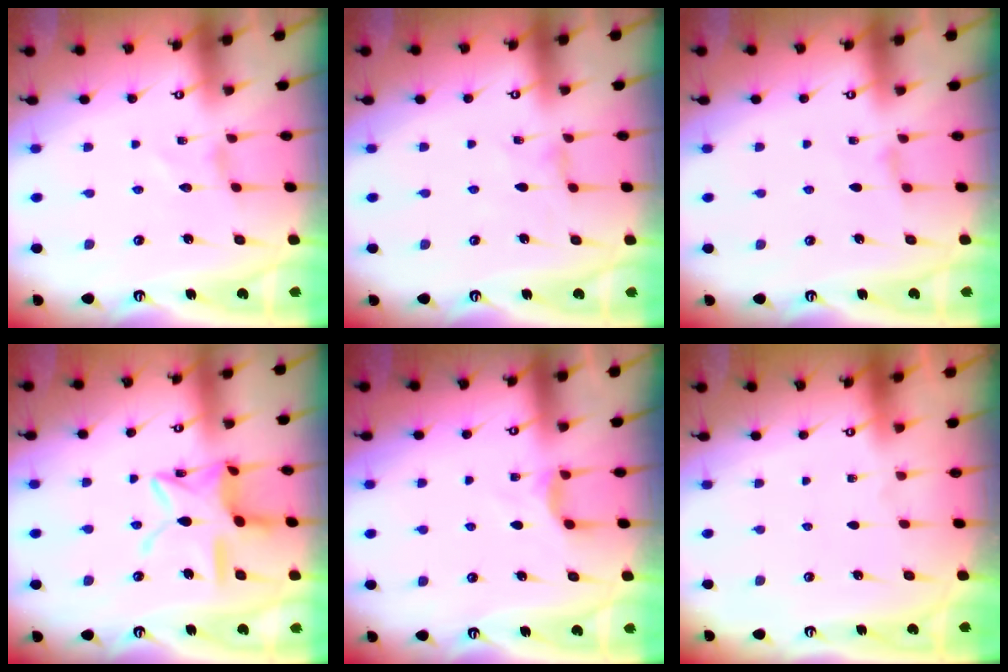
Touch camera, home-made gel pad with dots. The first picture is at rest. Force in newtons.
{"total": 0.9, "press": 0.9, "slide": 0.3}
{"total": 1.1, "press": 1.1, "slide": 0.3}
{"total": 12.8, "press": 12.7, "slide": 1.0}
{"total": 2.9, "press": 2.9, "slide": 0.4}
{"total": 0.0}